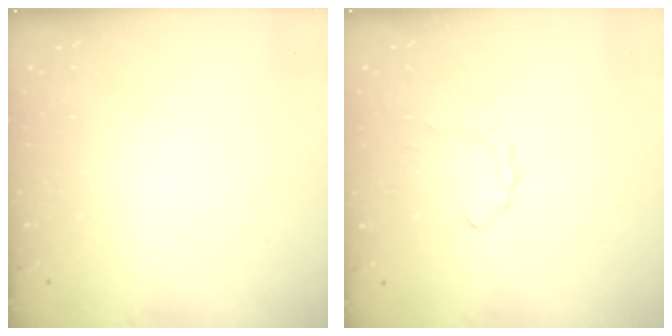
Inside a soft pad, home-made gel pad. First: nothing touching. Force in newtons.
{"total": 2.4, "press": 2.4, "slide": 0.2}